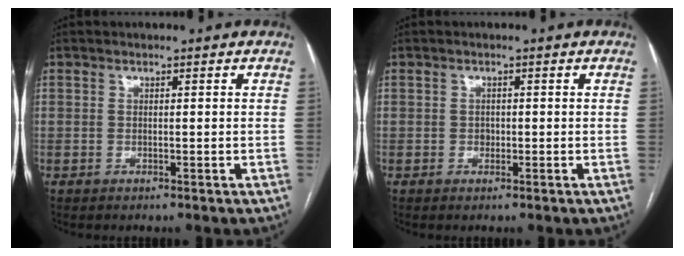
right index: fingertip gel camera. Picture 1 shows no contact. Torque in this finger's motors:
{"motor_torque": [0.44, 0.29, -0.01, 0.01]}